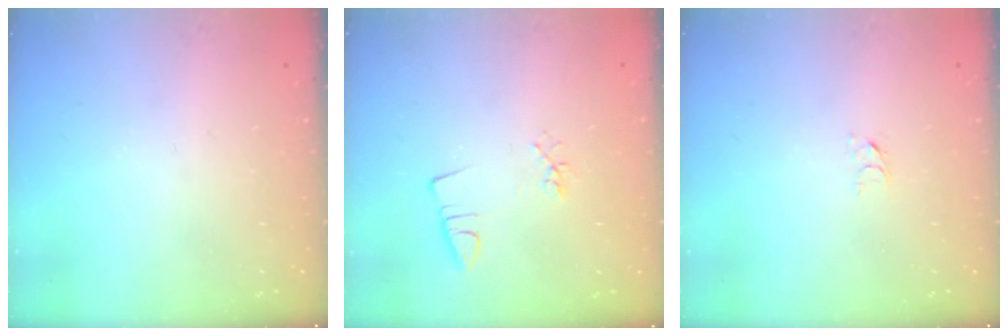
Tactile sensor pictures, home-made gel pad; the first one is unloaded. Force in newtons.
{"total": 2.2, "press": 1.7, "slide": 1.4}
{"total": 2.6, "press": 2.6, "slide": 0.2}